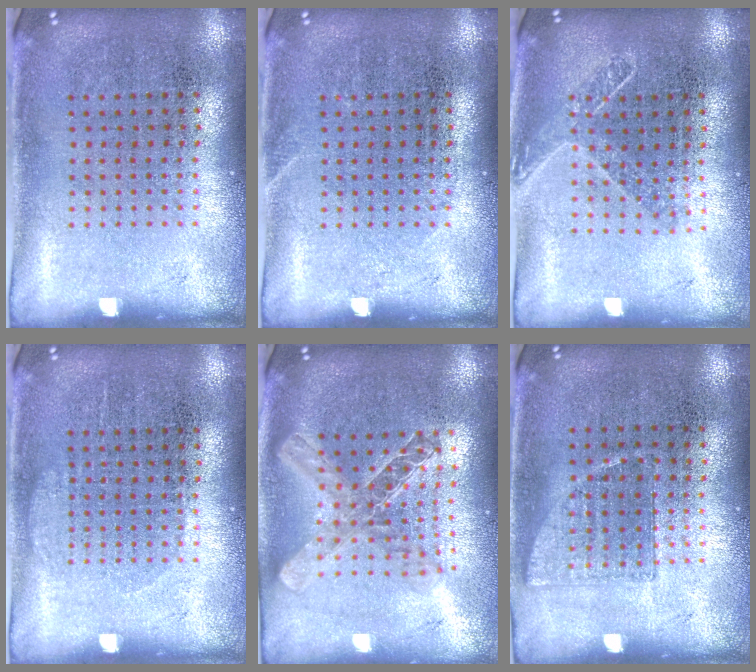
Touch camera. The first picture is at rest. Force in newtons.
{"total": 0.5, "press": 0.5, "slide": 0.1}
{"total": 1.5, "press": 1.2, "slide": 0.9}
{"total": 0.7, "press": 0.7, "slide": 0.2}
{"total": 2.0, "press": 1.7, "slide": 1.1}
{"total": 0.7, "press": 0.7, "slide": 0.2}